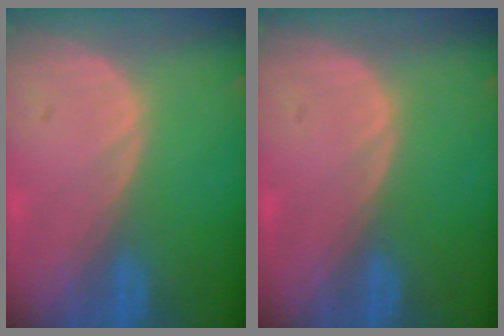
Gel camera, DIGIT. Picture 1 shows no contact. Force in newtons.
{"total": 0.0}